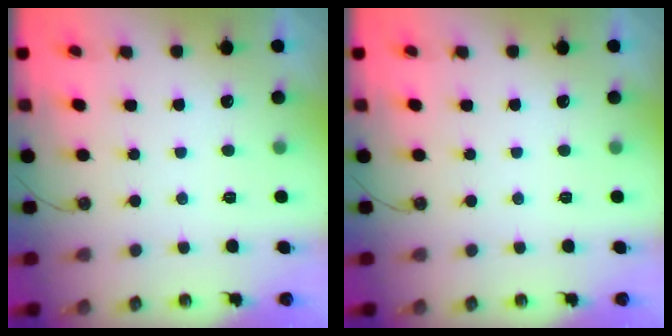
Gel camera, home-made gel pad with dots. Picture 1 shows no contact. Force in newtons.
{"total": 0.0}